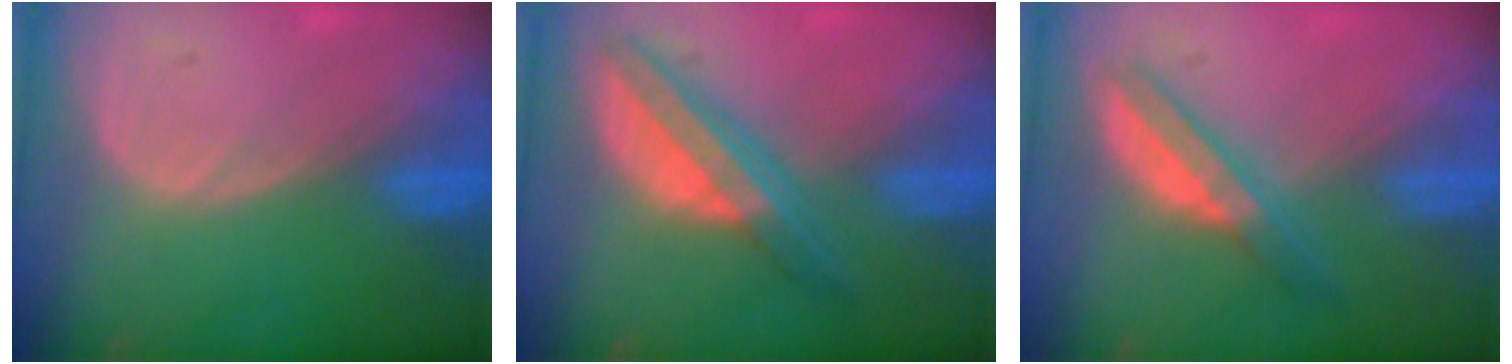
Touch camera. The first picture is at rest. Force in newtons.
{"total": 7.4, "press": 6.2, "slide": 3.9}
{"total": 4.8, "press": 4.7, "slide": 1.0}